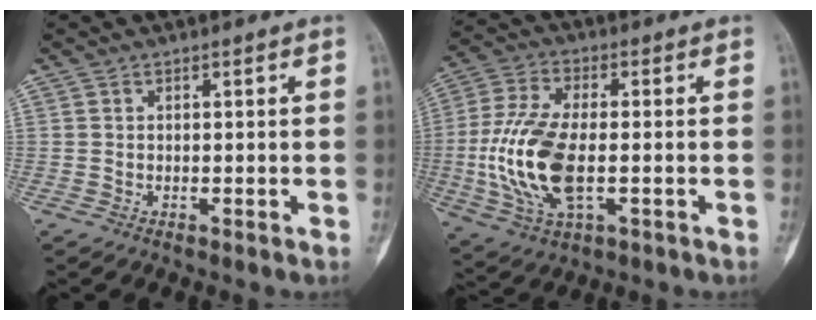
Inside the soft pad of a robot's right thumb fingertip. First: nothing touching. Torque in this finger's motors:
{"motor_torque": [2.11, 0.95, 0.99, -1.40, 0.41]}